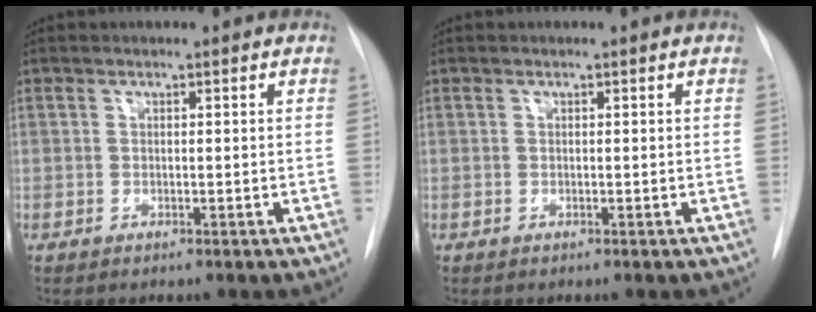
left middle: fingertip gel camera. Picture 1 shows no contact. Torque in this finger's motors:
{"motor_torque": [0.00, 0.00, 0.00, 0.01]}